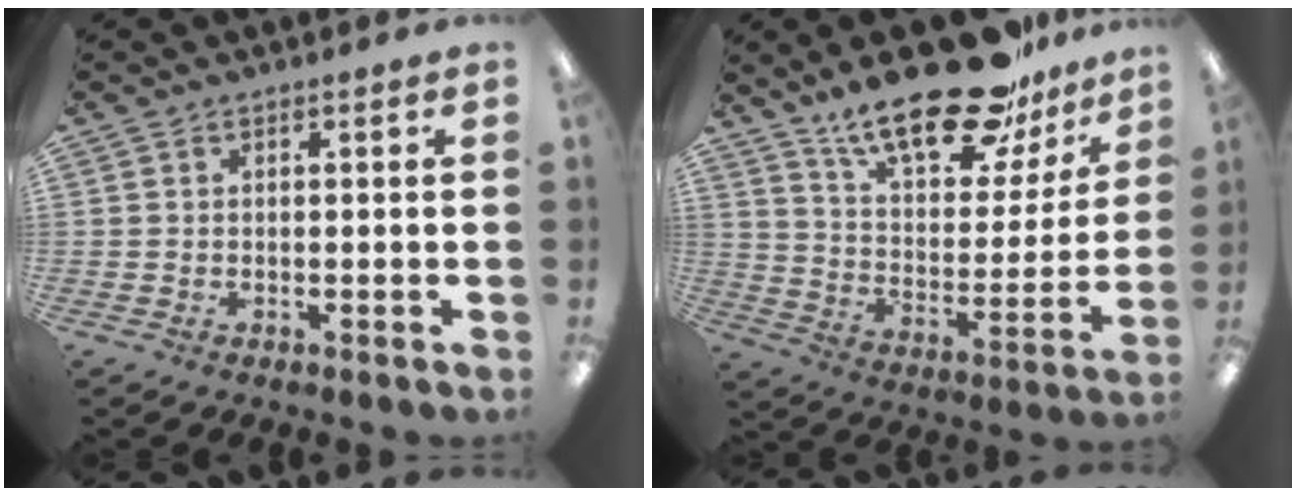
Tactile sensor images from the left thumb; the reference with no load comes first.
{"total": 24.7, "force": [18.1, 9.3, 13.9], "torque": [-0.214, -0.114, 0.307]}